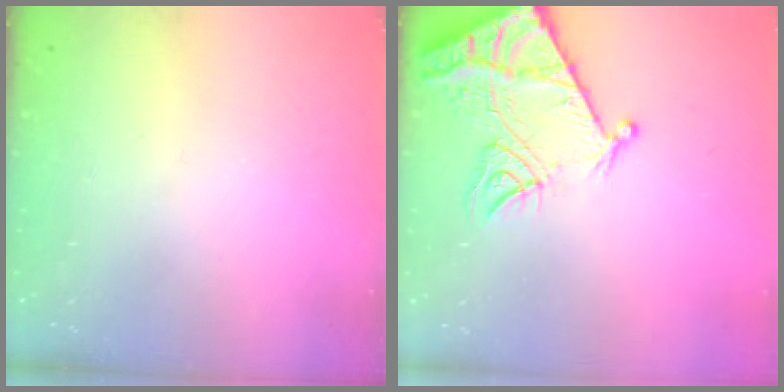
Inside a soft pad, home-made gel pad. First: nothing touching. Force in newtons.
{"total": 12.8, "press": 12.7, "slide": 1.2}